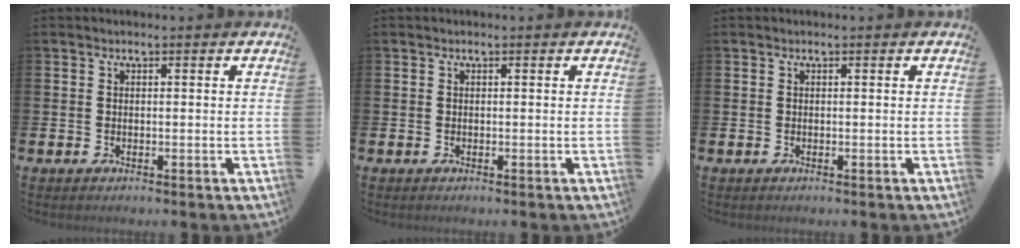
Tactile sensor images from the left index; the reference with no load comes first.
{"total": 0.0}
{"total": 0.0}